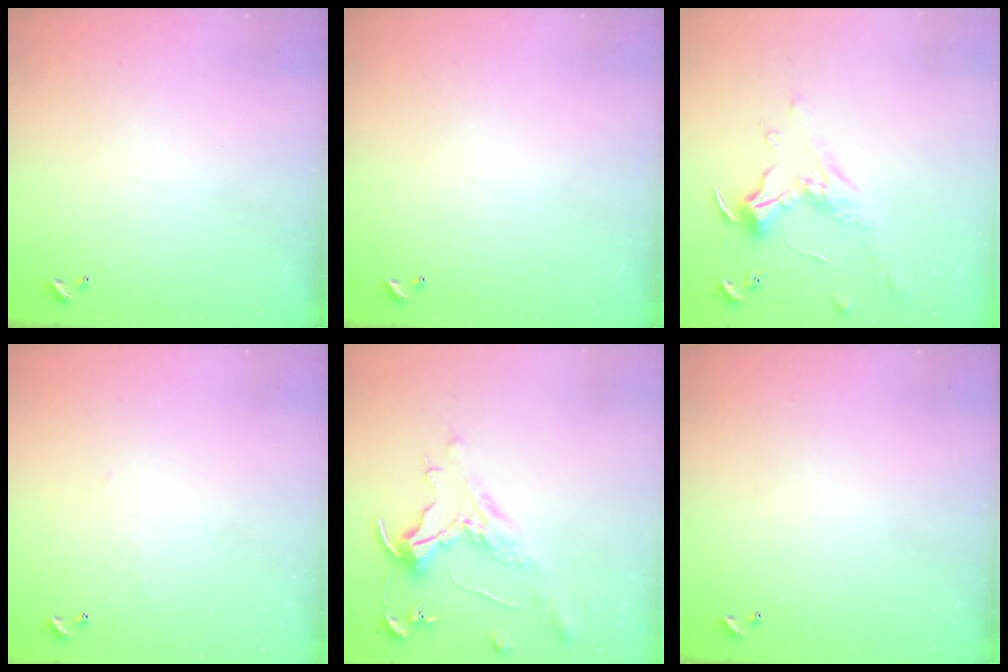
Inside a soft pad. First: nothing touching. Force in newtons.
{"total": 0.0}
{"total": 1.8, "press": 1.6, "slide": 0.9}
{"total": 1.2, "press": 1.1, "slide": 0.3}
{"total": 1.6, "press": 1.4, "slide": 0.7}
{"total": 0.0}